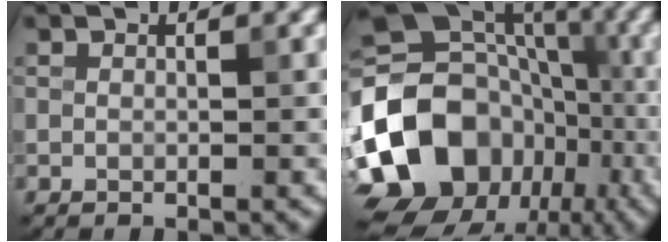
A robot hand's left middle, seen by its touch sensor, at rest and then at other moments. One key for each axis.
{"total": 17.3, "fx": -6.1, "fy": 13.8, "fz": 8.5, "tx": -0.179, "ty": 0.013, "tz": -0.113}